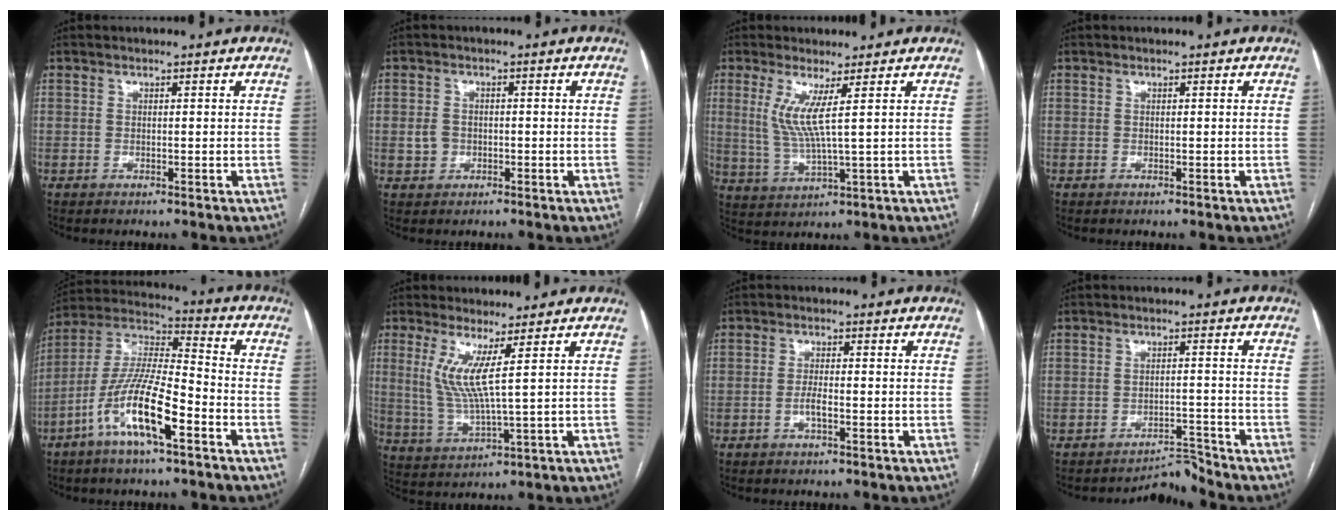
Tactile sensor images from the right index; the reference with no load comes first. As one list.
[{"total": 2.4, "force": [-0.6, 2.1, 1.0], "torque": [-0.018, 0.009, -0.006]}, {"total": 6.0, "force": [1.9, -0.4, 5.6], "torque": [-0.122, -0.009, 0.045]}, {"total": 0.0}, {"total": 14.0, "force": [-6.4, 2.5, 12.2], "torque": [-0.245, 0.000, -0.122]}, {"total": 6.8, "force": [2.3, -0.4, 6.4], "torque": [-0.139, -0.014, 0.054]}, {"total": 2.3, "force": [-0.8, 0.4, 2.1], "torque": [-0.042, 0.001, -0.017]}, {"total": 3.4, "force": [-3.3, -0.5, -1.0], "torque": [0.023, 0.004, -0.047]}]